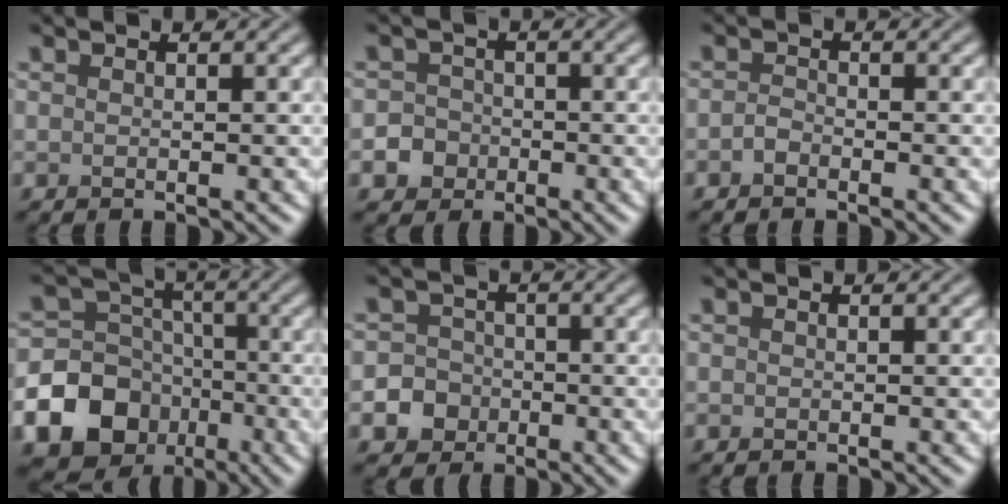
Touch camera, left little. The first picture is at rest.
{"total": 3.9, "force": [-1.8, 3.4, 0.6], "torque": [0.017, -0.005, -0.043]}
{"total": 0.9, "force": [-0.6, 0.4, 0.4], "torque": [-0.010, 0.003, -0.015]}
{"total": 16.7, "force": [-7.5, 14.1, 4.7], "torque": [-0.111, -0.051, -0.141]}
{"total": 5.3, "force": [-2.5, 4.7, 0.8], "torque": [0.005, -0.009, -0.060]}
{"total": 0.0}